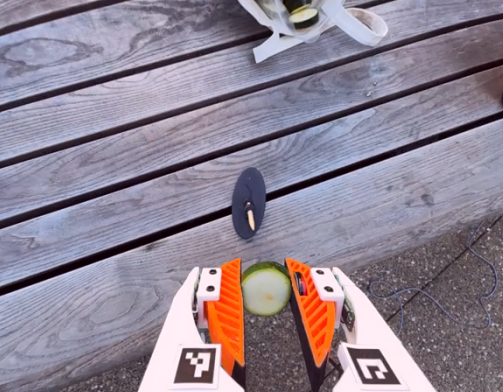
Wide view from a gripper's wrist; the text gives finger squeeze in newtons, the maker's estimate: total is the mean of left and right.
{"total": 10.4, "left": 10.6, "right": 10.2}